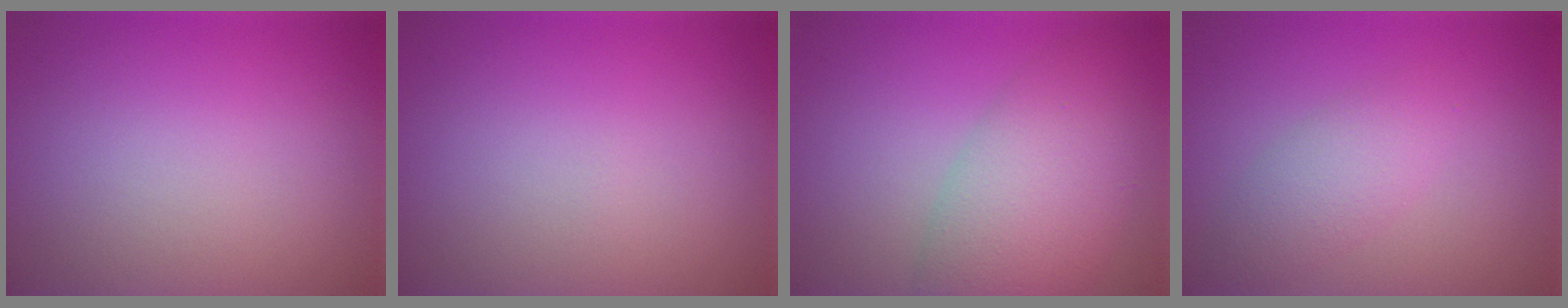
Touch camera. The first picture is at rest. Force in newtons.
{"total": 0.0}
{"total": 6.9, "press": 6.8, "slide": 0.4}
{"total": 2.7, "press": 2.7, "slide": 0.1}